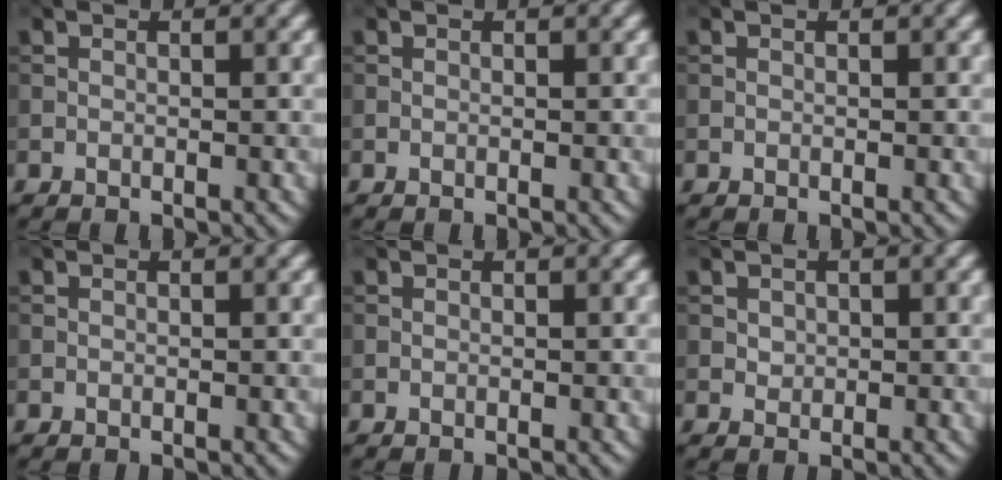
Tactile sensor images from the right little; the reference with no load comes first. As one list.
[{"total": 0.0}, {"total": 0.0}, {"total": 0.0}, {"total": 0.0}, {"total": 0.6, "force": [0.2, 0.6, 0.2], "torque": [-0.002, -0.003, 0.005]}]